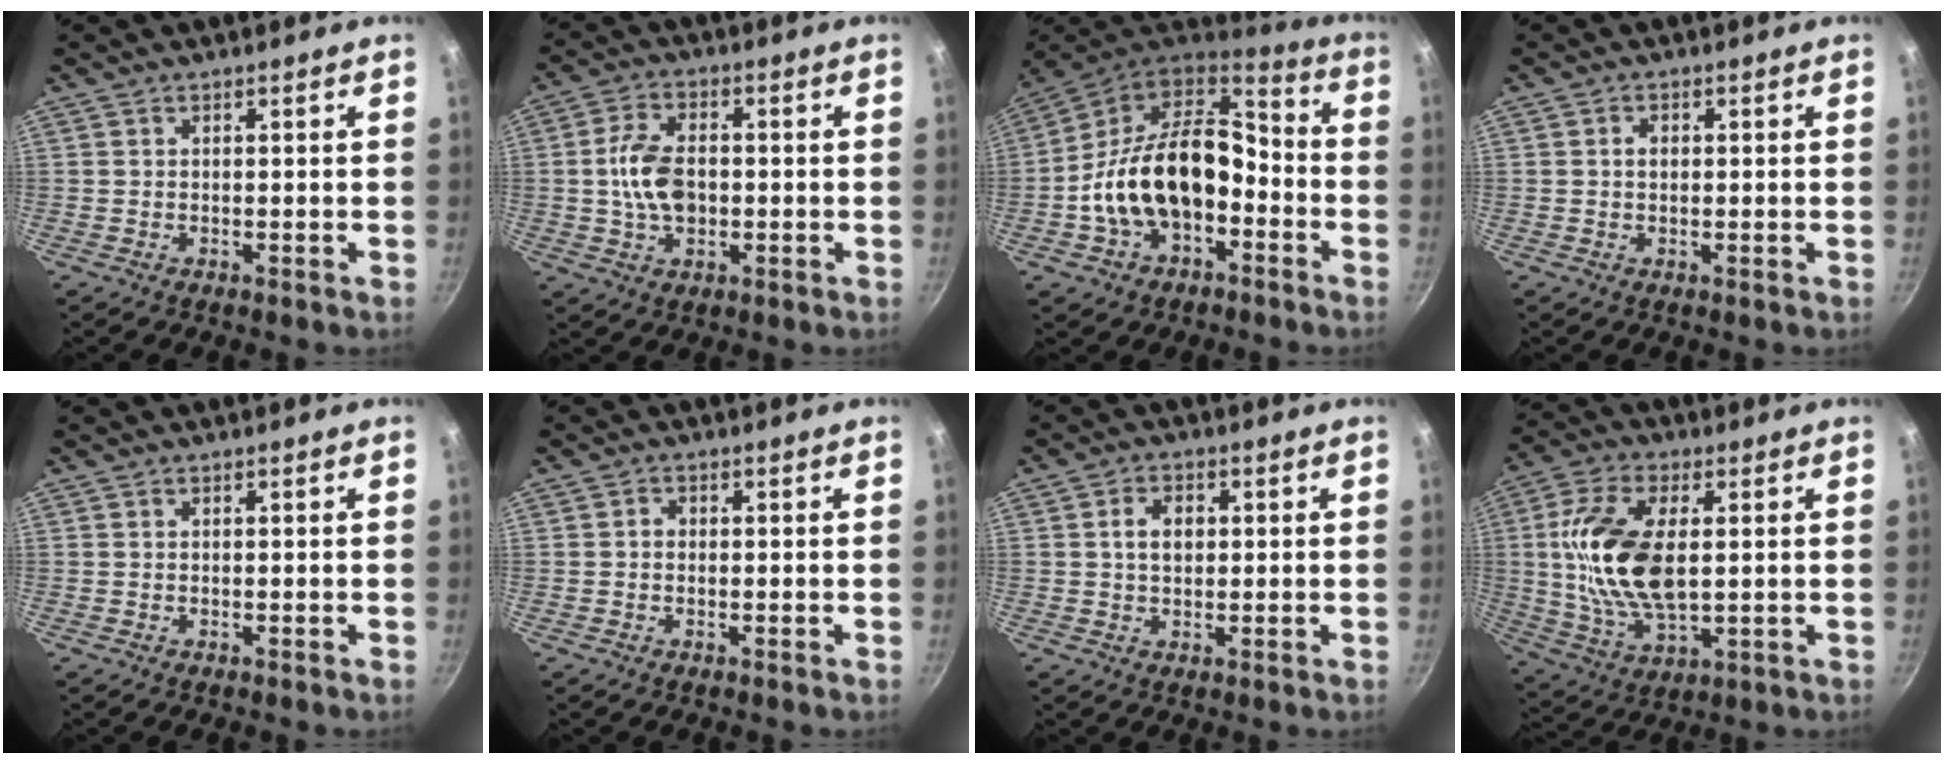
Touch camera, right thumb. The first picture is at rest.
{"total": 8.9, "force": [-0.4, 5.7, 6.8], "torque": [-0.119, 0.014, -0.012]}
{"total": 21.0, "force": [-4.6, 13.5, 15.4], "torque": [-0.258, 0.061, -0.086]}
{"total": 1.5, "force": [0.1, 1.2, 0.9], "torque": [-0.012, 0.004, 0.001]}
{"total": 0.0}
{"total": 1.2, "force": [-0.2, 1.0, 0.6], "torque": [-0.009, 0.005, -0.005]}
{"total": 4.4, "force": [0.6, 3.2, 3.0], "torque": [-0.034, 0.007, 0.007]}
{"total": 17.2, "force": [1.8, 9.0, 14.5], "torque": [-0.273, 0.001, 0.033]}